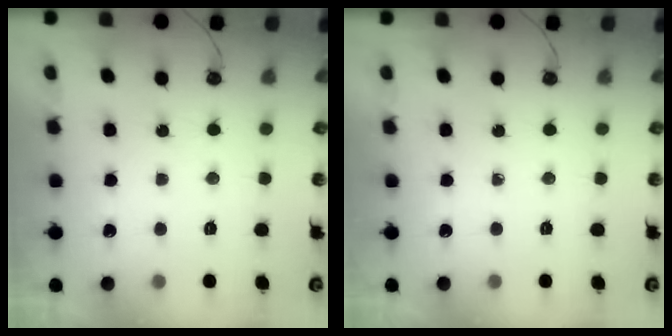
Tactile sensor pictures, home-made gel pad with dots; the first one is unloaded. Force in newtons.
{"total": 0.0}